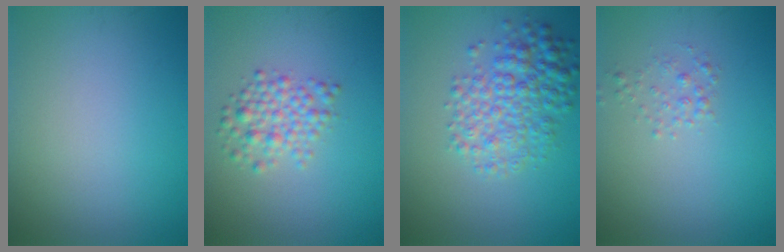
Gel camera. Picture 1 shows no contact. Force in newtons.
{"total": 3.0, "press": 3.0, "slide": 0.2}
{"total": 5.0, "press": 5.0, "slide": 0.1}
{"total": 1.1, "press": 1.1, "slide": 0.1}